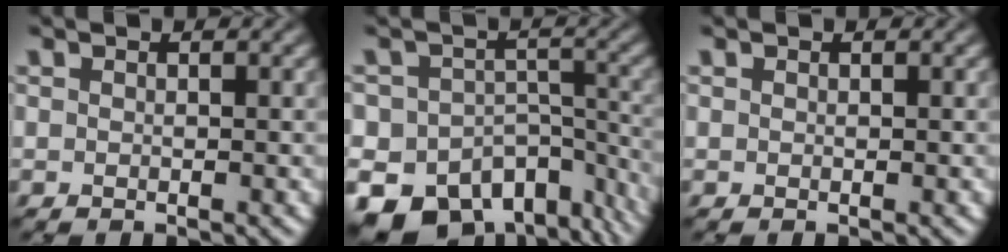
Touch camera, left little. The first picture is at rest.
{"total": 14.8, "force": [-10.1, 9.3, 5.5], "torque": [-0.091, -0.038, -0.112]}
{"total": 0.0}